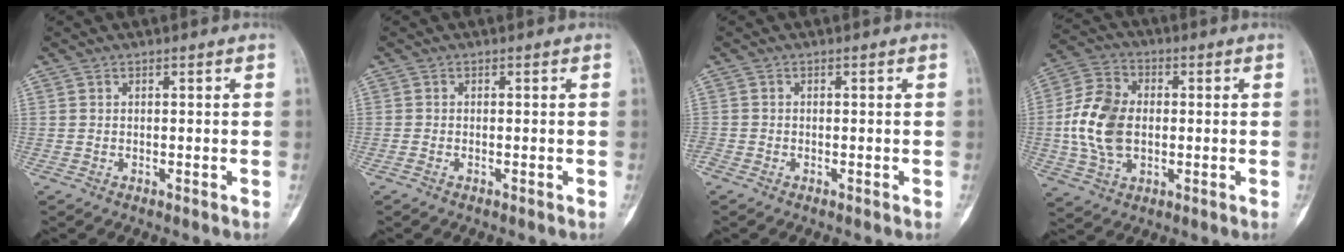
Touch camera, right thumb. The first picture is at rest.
{"total": 0.6, "force": [-0.3, 0.2, 0.5], "torque": [-0.016, -0.001, -0.007]}
{"total": 0.9, "force": [-0.5, 0.4, 0.6], "torque": [-0.021, -0.006, -0.018]}
{"total": 13.2, "force": [-0.4, 9.1, 9.6], "torque": [-0.181, 0.014, -0.008]}